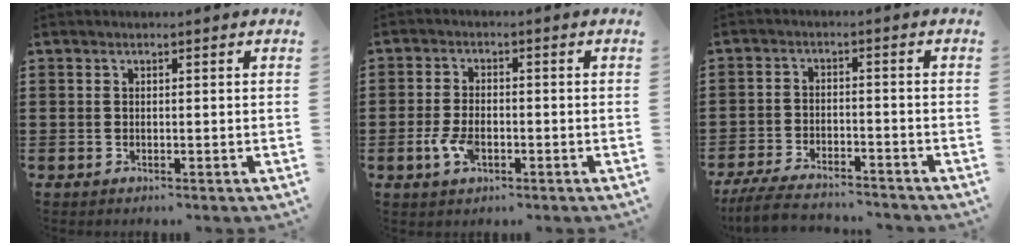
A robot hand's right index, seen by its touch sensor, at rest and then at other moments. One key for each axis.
{"total": 4.3, "fx": -1.5, "fy": 2.3, "fz": 3.3, "tx": -0.078, "ty": -0.006, "tz": -0.031}
{"total": 5.4, "fx": -5.2, "fy": 0.6, "fz": 1.6, "tx": -0.043, "ty": -0.001, "tz": -0.105}